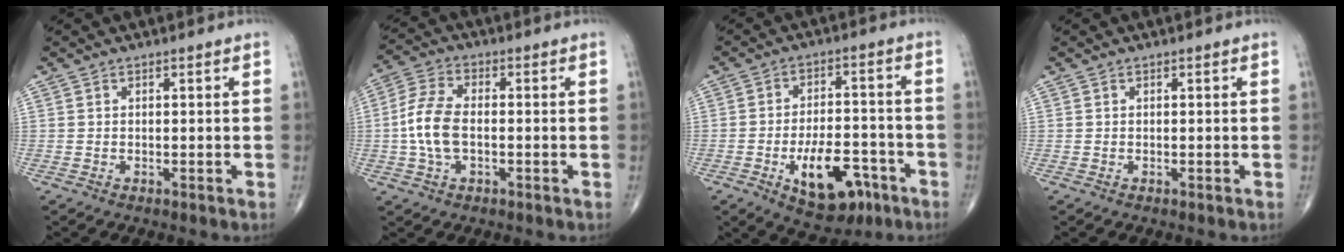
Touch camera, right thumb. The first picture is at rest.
{"total": 8.6, "force": [-1.0, 4.8, 7.1], "torque": [-0.157, 0.020, -0.023]}
{"total": 13.0, "force": [-5.8, 6.8, 9.5], "torque": [-0.120, 0.030, -0.080]}
{"total": 0.0}